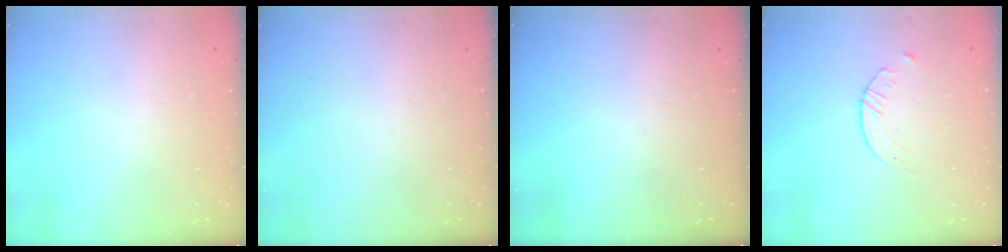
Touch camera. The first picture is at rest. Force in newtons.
{"total": 0.0}
{"total": 0.0}
{"total": 2.8, "press": 2.7, "slide": 0.3}